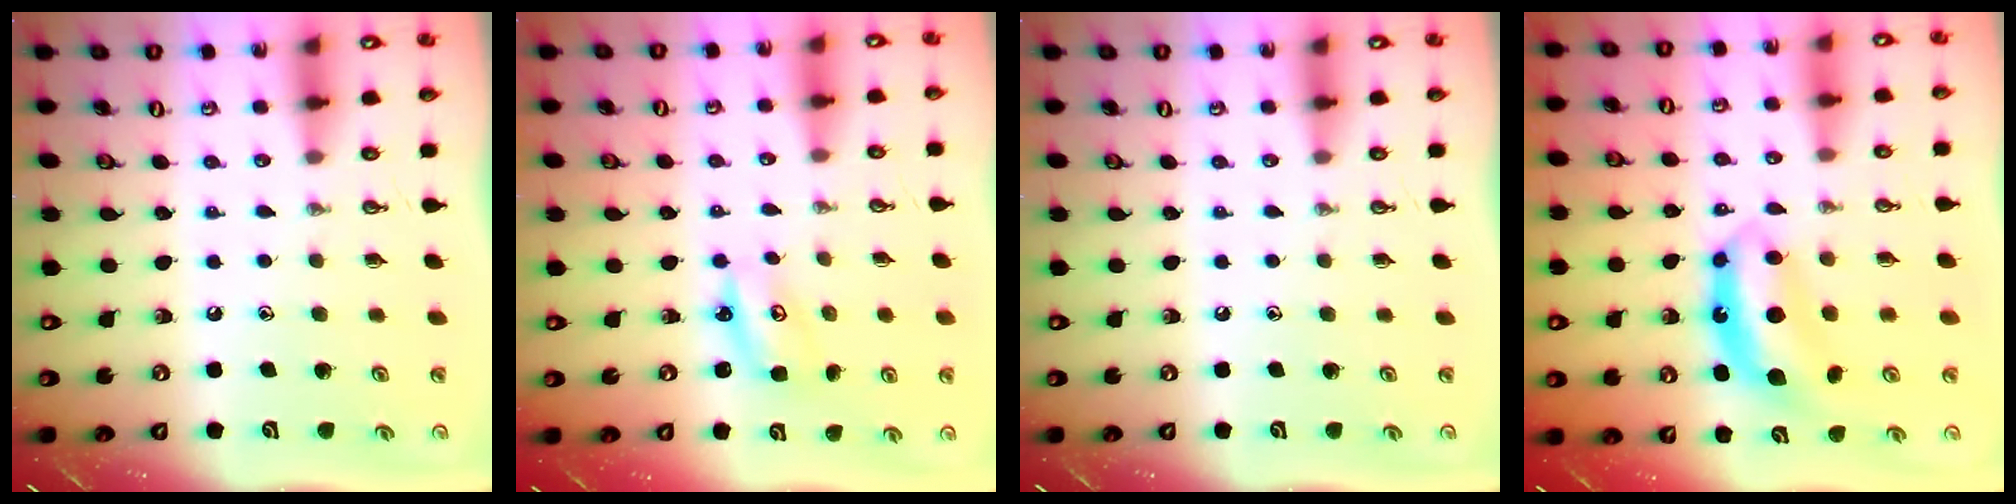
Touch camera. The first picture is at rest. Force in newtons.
{"total": 3.3, "press": 3.3, "slide": 0.3}
{"total": 0.0}
{"total": 7.0, "press": 7.0, "slide": 0.2}